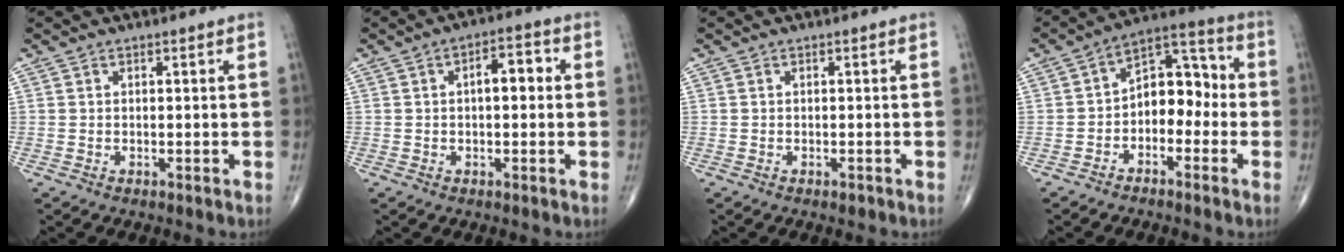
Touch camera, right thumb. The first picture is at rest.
{"total": 5.4, "force": [0.6, 2.6, 4.7], "torque": [-0.058, 0.018, 0.002]}
{"total": 0.6, "force": [-0.4, 0.3, 0.4], "torque": [-0.003, -0.001, -0.005]}
{"total": 8.9, "force": [-1.8, 6.0, 6.3], "torque": [-0.060, 0.046, -0.045]}